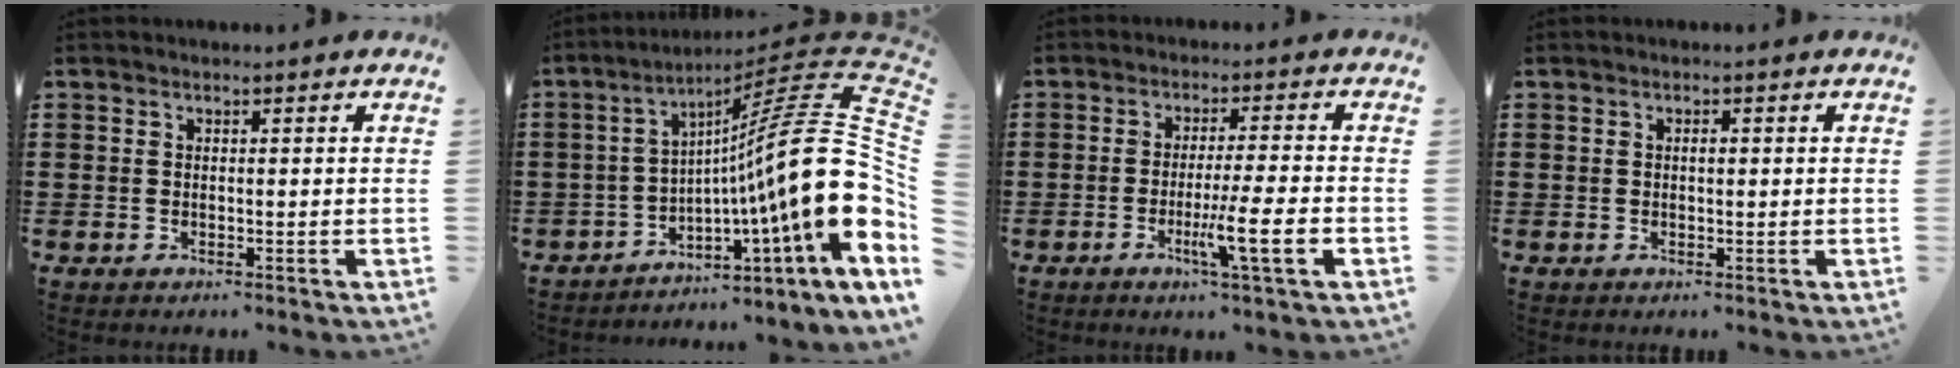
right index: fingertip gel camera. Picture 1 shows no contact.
{"total": 20.0, "force": [0.7, 3.6, 19.7], "torque": [-0.317, -0.046, -0.007]}
{"total": 7.9, "force": [-2.7, -0.3, 7.4], "torque": [-0.126, -0.016, -0.047]}
{"total": 1.0, "force": [0.1, 0.3, 0.9], "torque": [-0.018, -0.001, 0.001]}